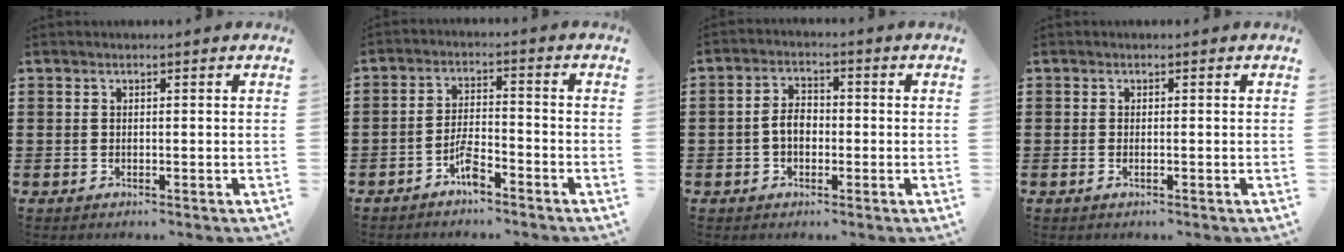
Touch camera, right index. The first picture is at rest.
{"total": 4.4, "force": [-3.2, 1.1, 2.8], "torque": [-0.063, 0.005, -0.064]}
{"total": 3.8, "force": [-0.8, 2.5, 2.8], "torque": [-0.061, 0.005, -0.018]}
{"total": 0.5, "force": [-0.2, 0.1, 0.5], "torque": [-0.009, -0.003, -0.004]}